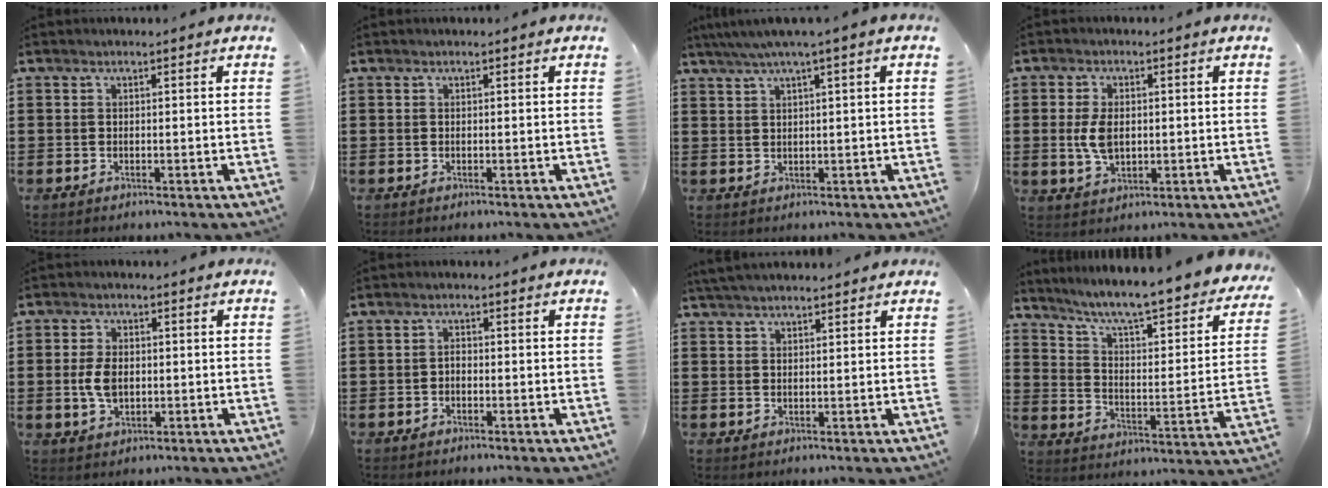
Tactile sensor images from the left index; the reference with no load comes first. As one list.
[{"total": 0.0}, {"total": 2.7, "force": [1.3, -0.4, 2.4], "torque": [-0.046, -0.001, 0.021]}, {"total": 5.1, "force": [0.2, 3.0, 4.1], "torque": [-0.105, 0.001, -0.003]}, {"total": 4.8, "force": [-0.1, 2.9, 3.8], "torque": [-0.097, 0.002, -0.008]}, {"total": 1.1, "force": [-0.7, 0.6, 0.6], "torque": [-0.015, 0.002, -0.015]}, {"total": 2.7, "force": [2.5, 0.4, 1.0], "torque": [-0.024, 0.001, 0.049]}, {"total": 6.6, "force": [5.5, -0.3, 3.6], "torque": [-0.093, -0.053, 0.086]}]